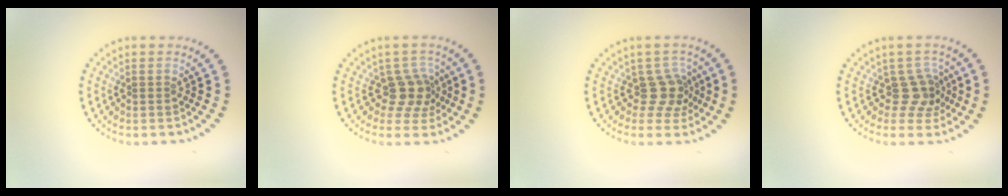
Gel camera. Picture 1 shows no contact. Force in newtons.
{"total": 2.9, "press": 2.2, "slide": 1.9}
{"total": 2.7, "press": 2.1, "slide": 1.7}
{"total": 2.7, "press": 2.1, "slide": 1.7}